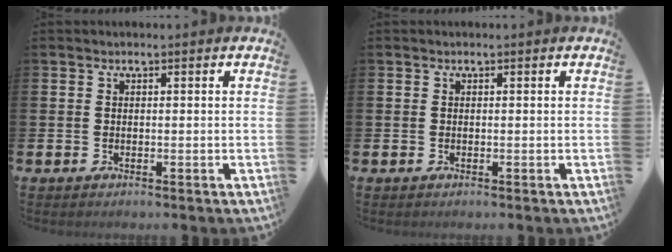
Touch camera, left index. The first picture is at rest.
{"total": 0.0}